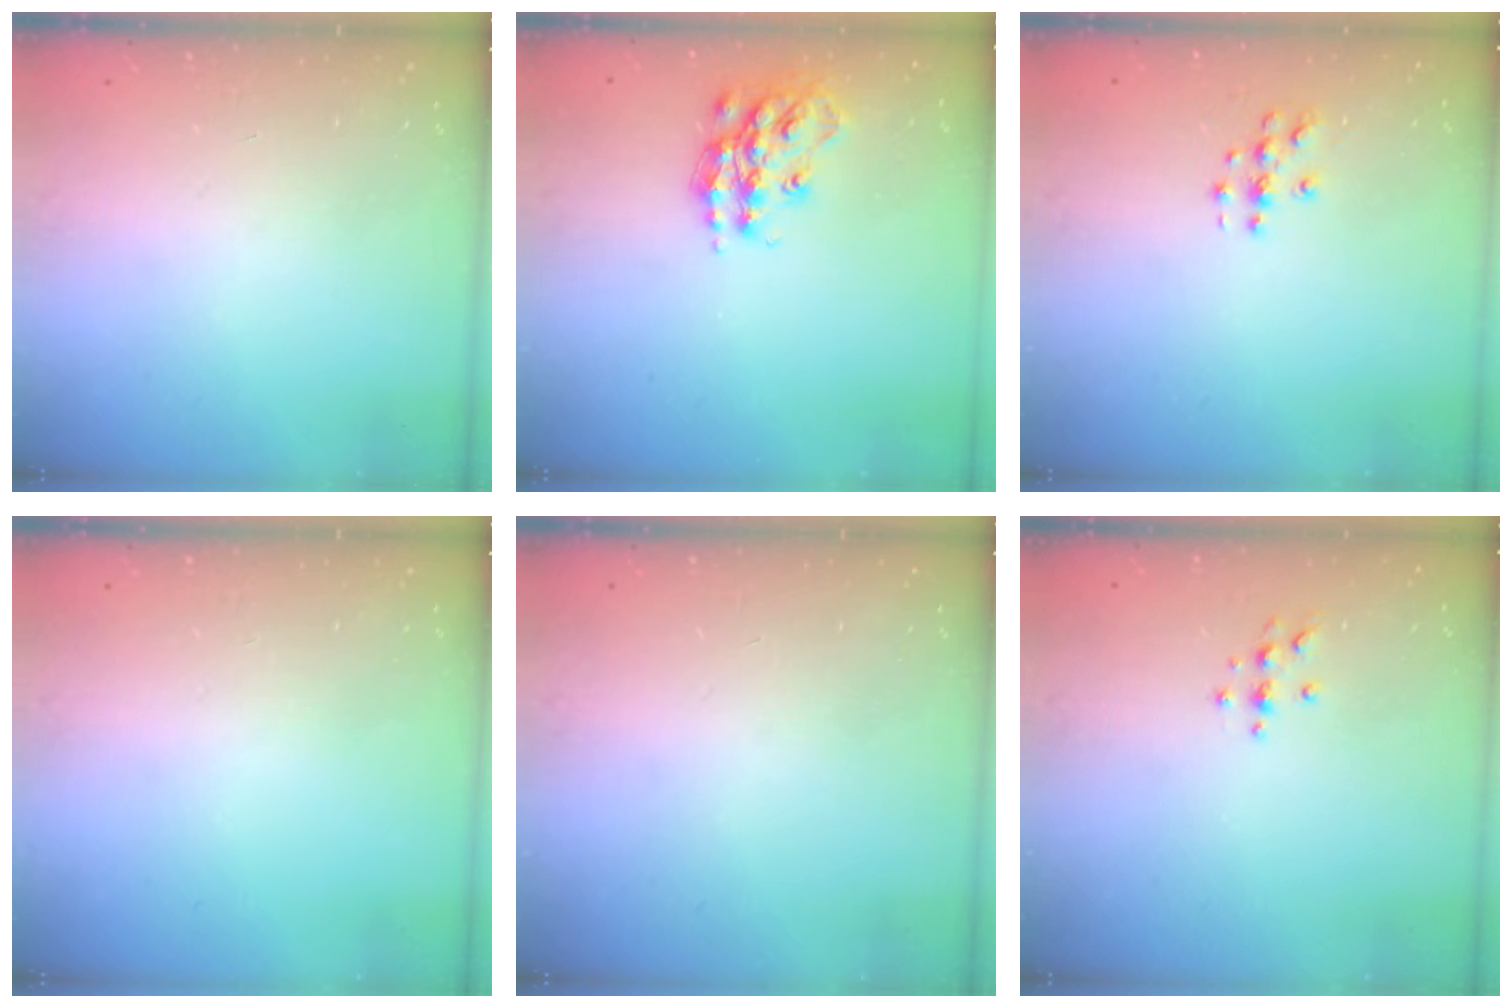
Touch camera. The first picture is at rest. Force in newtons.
{"total": 14.9, "press": 14.8, "slide": 0.8}
{"total": 3.9, "press": 3.9, "slide": 0.5}
{"total": 0.0}
{"total": 0.0}
{"total": 3.3, "press": 3.3, "slide": 0.4}